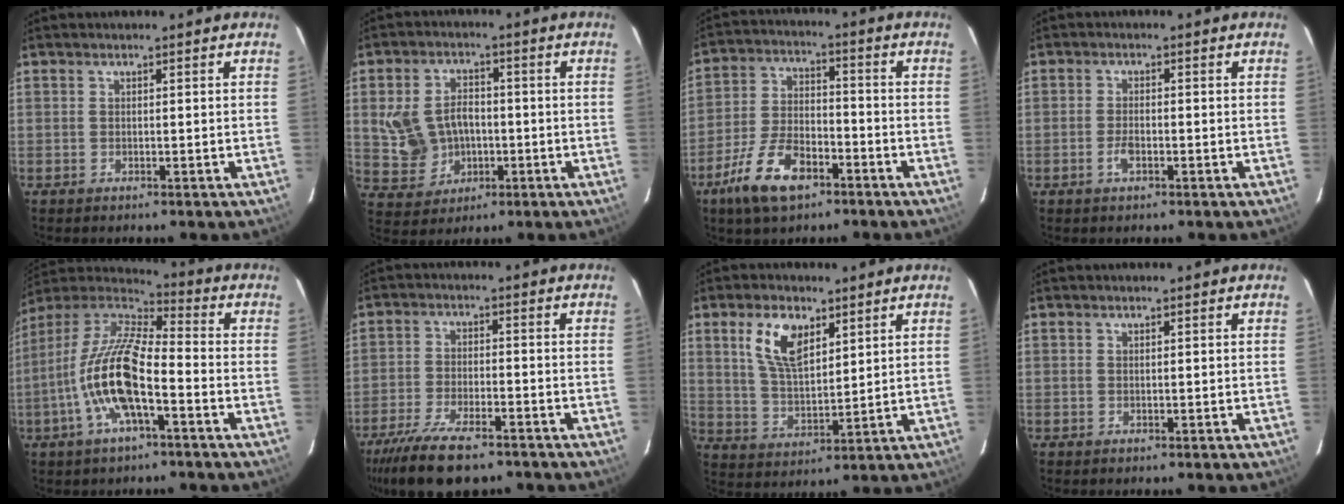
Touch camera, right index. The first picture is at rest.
{"total": 10.1, "force": [-0.7, 8.2, 5.8], "torque": [-0.133, 0.014, 0.010]}
{"total": 12.1, "force": [-7.3, 5.4, 8.0], "torque": [-0.176, -0.002, -0.135]}
{"total": 2.5, "force": [-1.2, 1.1, 1.9], "torque": [-0.042, 0.000, -0.023]}
{"total": 15.9, "force": [-5.4, 4.9, 14.2], "torque": [-0.280, -0.004, -0.109]}
{"total": 13.8, "force": [-10.3, 4.4, 7.9], "torque": [-0.181, -0.033, -0.181]}
{"total": 9.6, "force": [4.7, 4.7, 6.9], "torque": [-0.133, 0.010, 0.099]}
{"total": 0.0}